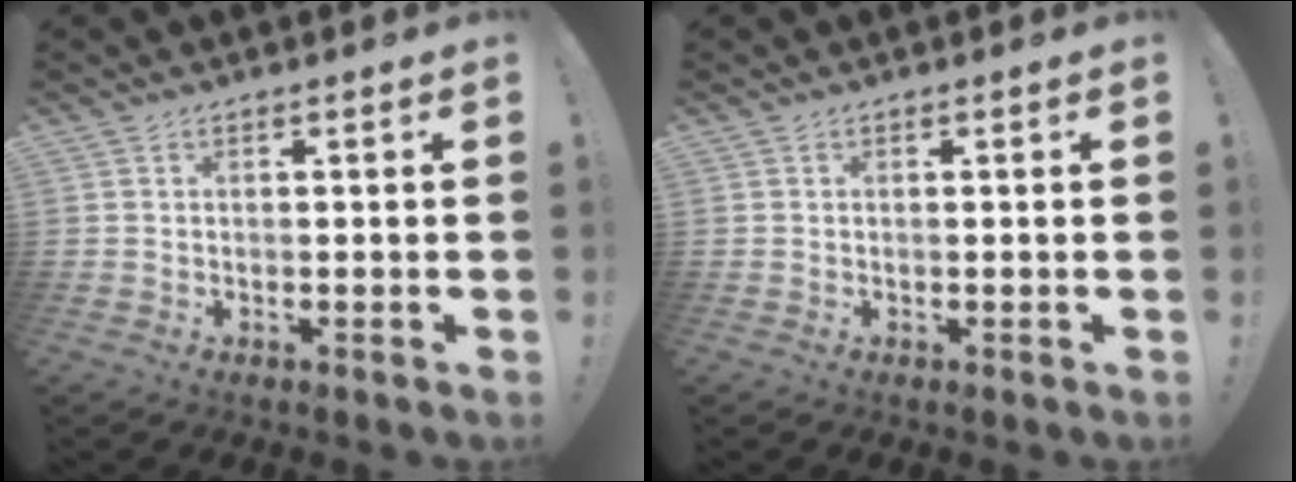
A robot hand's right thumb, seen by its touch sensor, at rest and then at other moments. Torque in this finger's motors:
{"motor_torque": [0.01, -0.21, -0.05, 0.14, -0.03]}